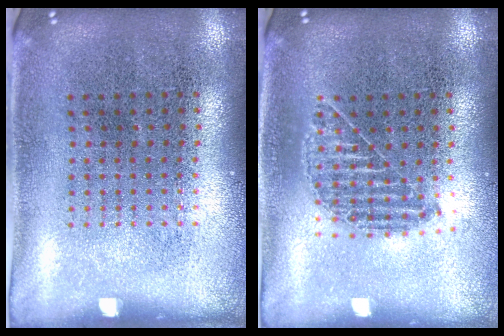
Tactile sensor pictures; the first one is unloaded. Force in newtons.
{"total": 1.0, "press": 0.9, "slide": 0.2}